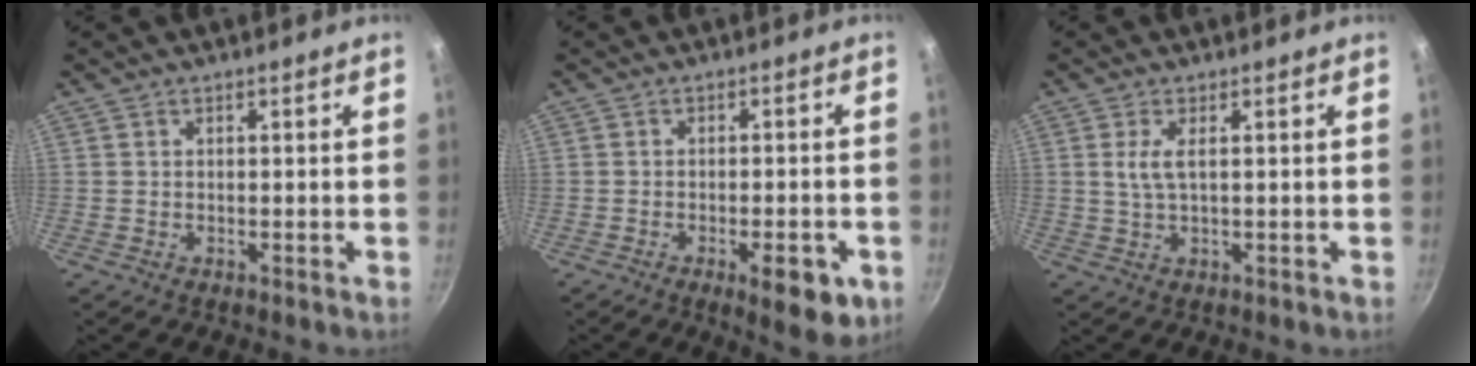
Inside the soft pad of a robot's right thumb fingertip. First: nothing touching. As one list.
[{"total": 8.0, "force": [-3.4, 2.7, 6.8], "torque": [-0.082, 0.002, -0.041]}, {"total": 3.1, "force": [0.7, 1.0, 2.9], "torque": [-0.075, 0.001, 0.020]}]